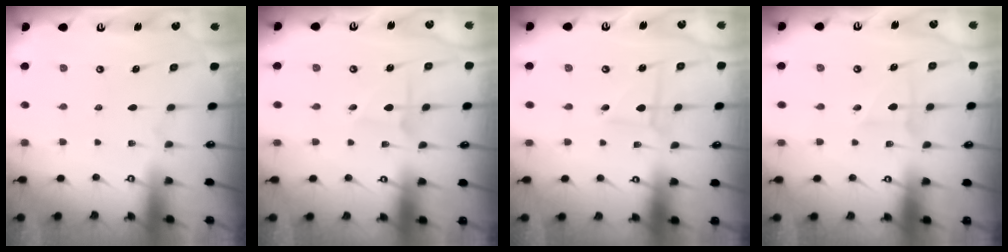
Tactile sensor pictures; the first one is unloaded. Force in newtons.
{"total": 1.8, "press": 1.8, "slide": 0.1}
{"total": 1.6, "press": 1.6, "slide": 0.2}
{"total": 2.6, "press": 2.6, "slide": 0.3}